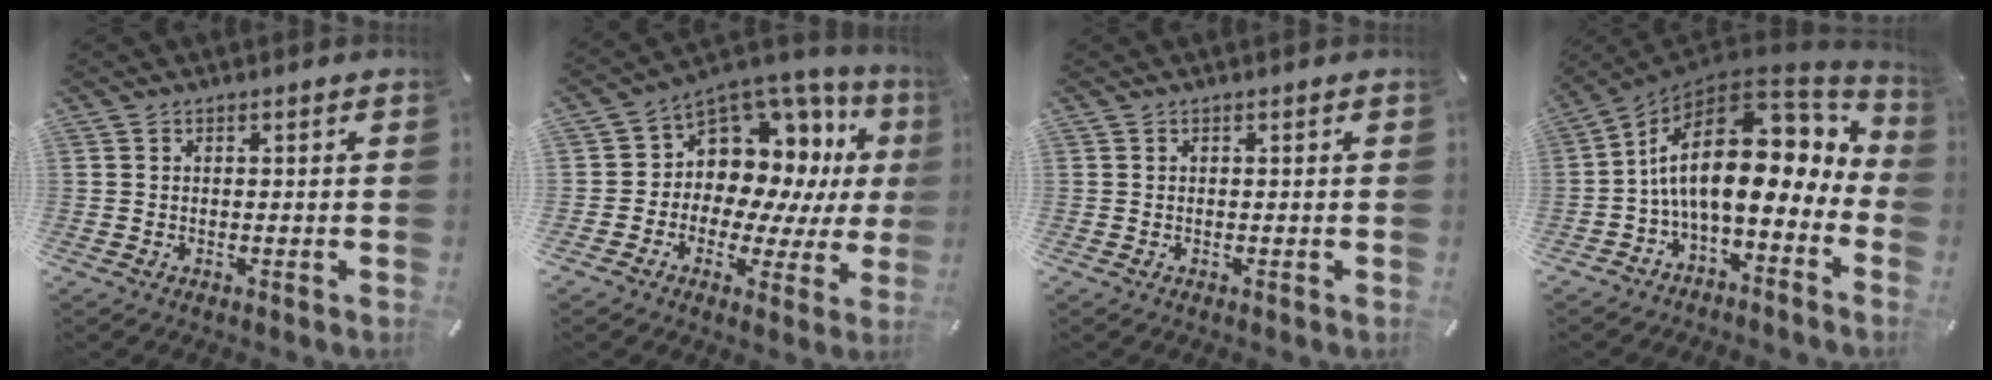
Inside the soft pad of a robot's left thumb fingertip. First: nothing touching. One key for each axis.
{"total": 10.4, "fx": 5.0, "fy": 8.2, "fz": 4.2, "tx": -0.068, "ty": -0.069, "tz": 0.095}
{"total": 0.0}
{"total": 19.9, "fx": 3.3, "fy": 9.8, "fz": 17.0, "tx": -0.308, "ty": -0.041, "tz": 0.054}